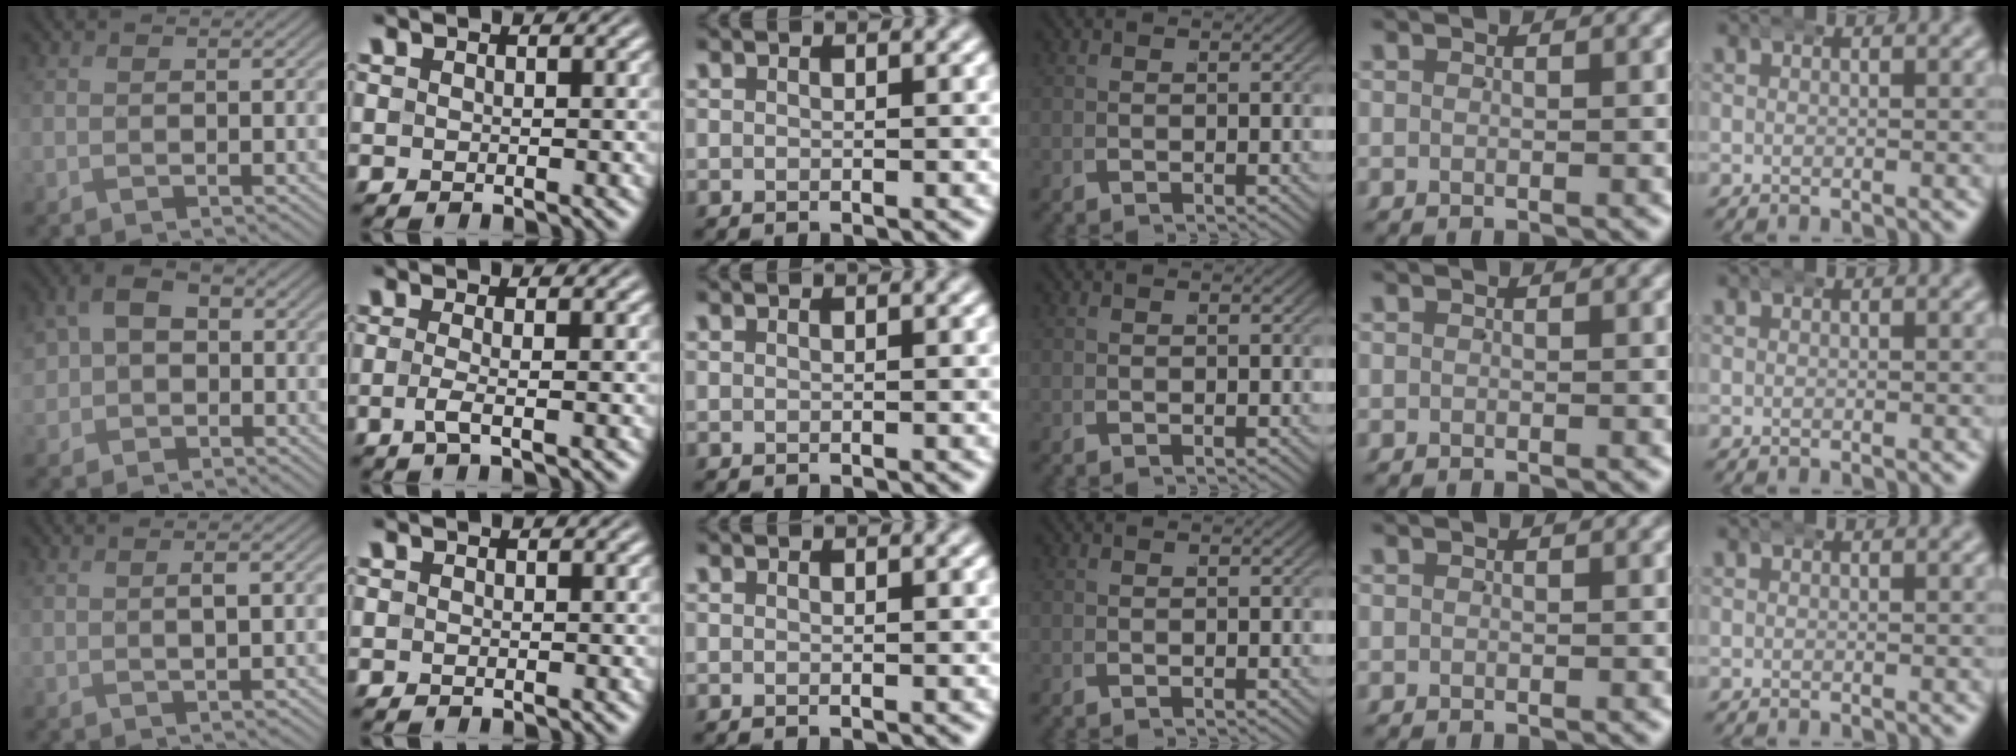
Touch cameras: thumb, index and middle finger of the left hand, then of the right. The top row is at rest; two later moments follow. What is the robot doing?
{"motion": "wrap", "object": "aluminum foil"}